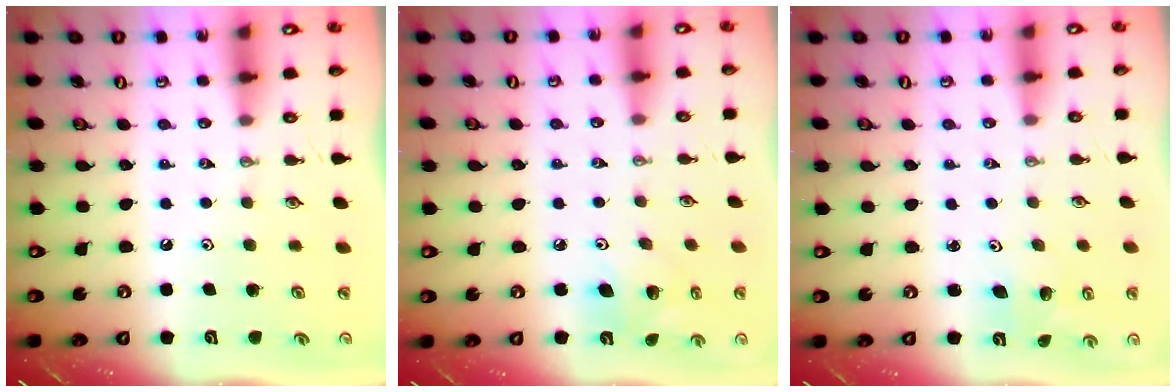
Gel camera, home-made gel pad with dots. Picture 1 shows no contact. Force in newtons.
{"total": 7.8, "press": 7.6, "slide": 1.9}
{"total": 2.5, "press": 2.5, "slide": 0.1}